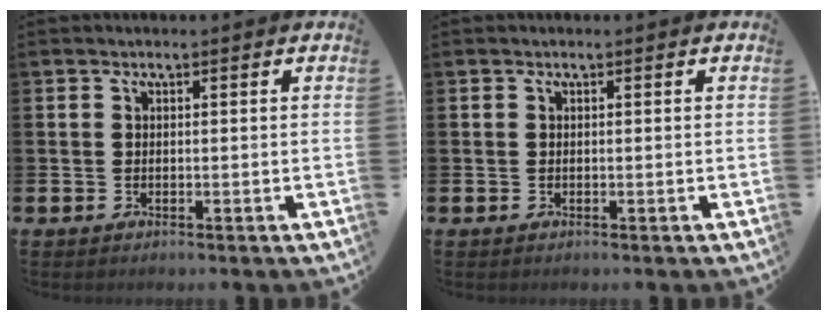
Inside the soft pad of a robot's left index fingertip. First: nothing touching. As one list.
[{"total": 0.0}]